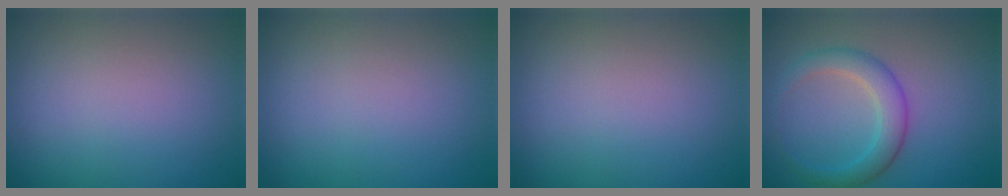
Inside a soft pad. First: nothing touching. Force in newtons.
{"total": 0.0}
{"total": 0.0}
{"total": 2.6, "press": 2.6, "slide": 0.2}